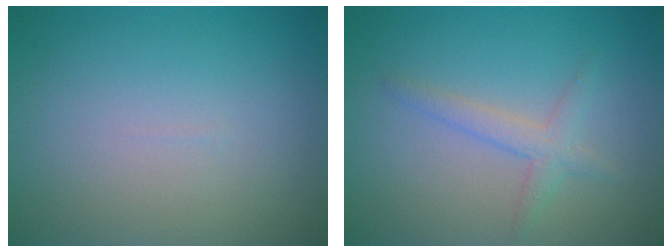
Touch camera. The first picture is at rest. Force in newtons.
{"total": 2.0, "press": 2.0, "slide": 0.1}